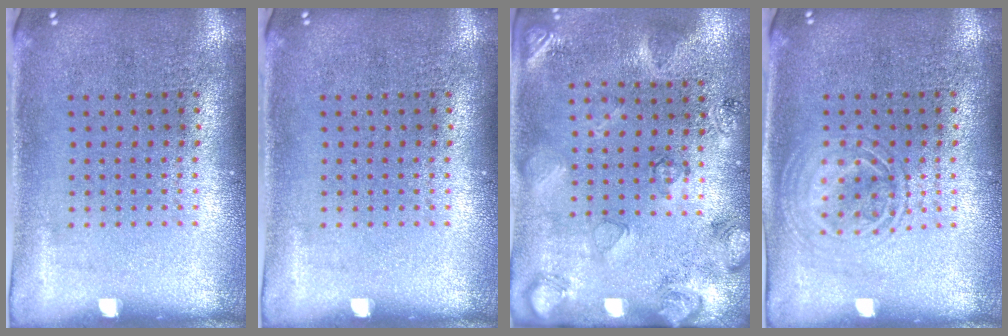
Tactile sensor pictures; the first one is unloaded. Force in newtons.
{"total": 0.0}
{"total": 2.6, "press": 1.8, "slide": 1.9}
{"total": 1.2, "press": 1.2, "slide": 0.1}